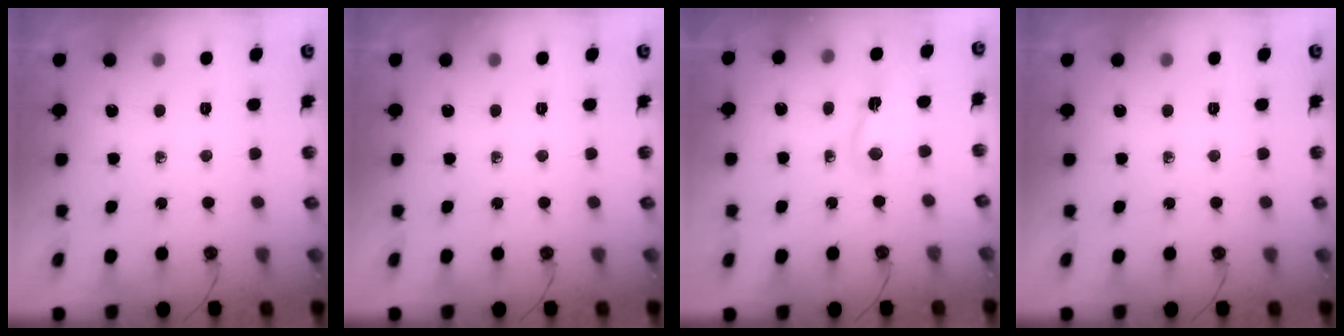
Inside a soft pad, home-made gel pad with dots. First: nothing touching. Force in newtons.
{"total": 0.0}
{"total": 2.4, "press": 2.3, "slide": 0.6}
{"total": 0.0}